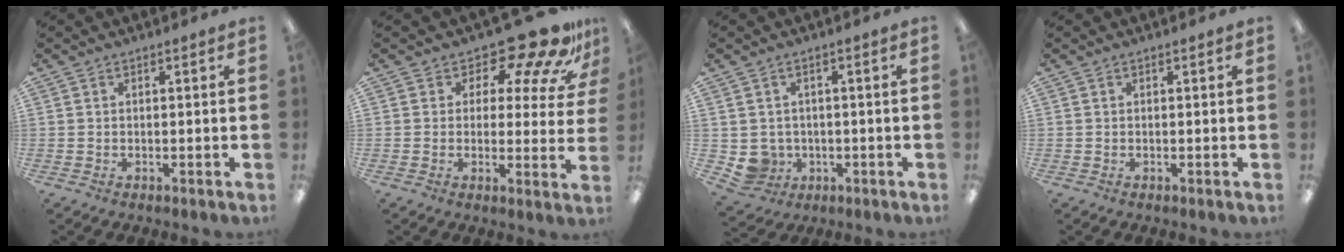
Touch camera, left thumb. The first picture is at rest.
{"total": 14.0, "force": [10.8, 5.1, 7.4], "torque": [-0.109, -0.087, 0.180]}
{"total": 4.6, "force": [0.3, 4.5, 0.7], "torque": [-0.041, -0.002, 0.009]}
{"total": 0.0}